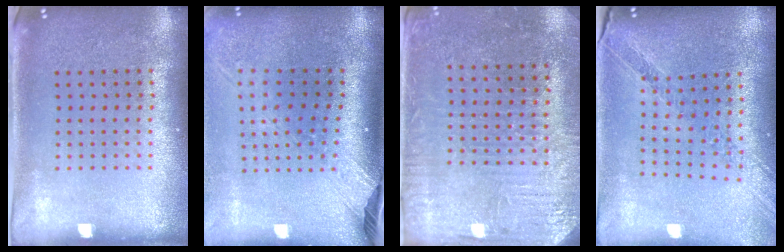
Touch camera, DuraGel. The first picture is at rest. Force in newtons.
{"total": 2.6, "press": 2.0, "slide": 1.7}
{"total": 3.1, "press": 3.1, "slide": 0.7}
{"total": 1.1, "press": 1.1, "slide": 0.1}